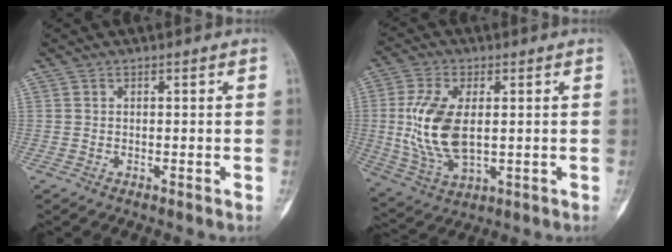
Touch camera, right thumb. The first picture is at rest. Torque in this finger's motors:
{"motor_torque": [1.90, 0.90, 1.00, -1.37, 0.27]}